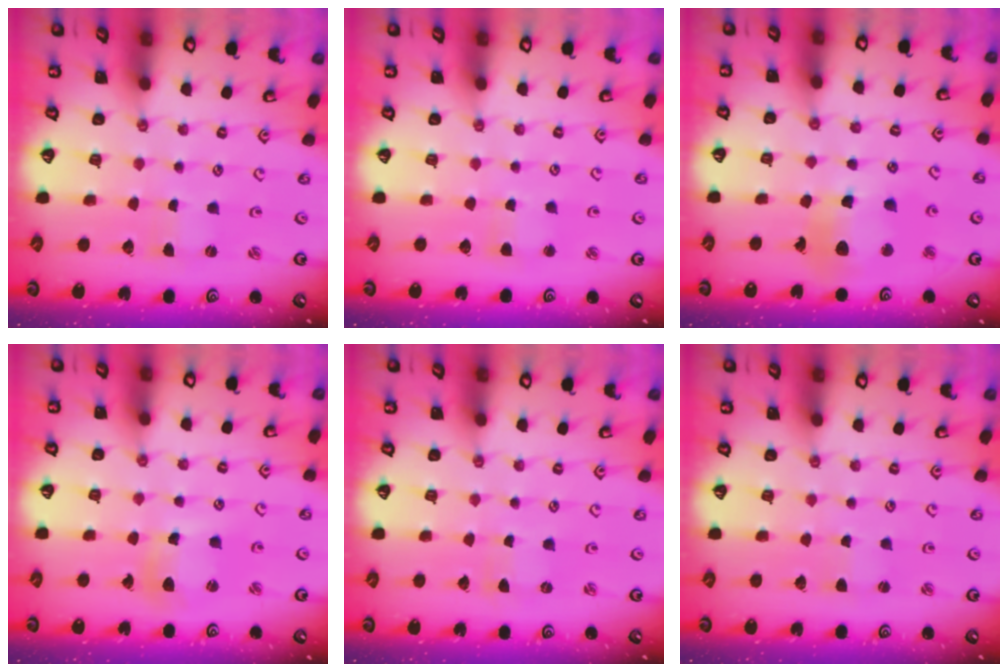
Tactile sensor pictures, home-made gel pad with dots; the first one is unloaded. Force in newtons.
{"total": 4.3, "press": 4.2, "slide": 0.6}
{"total": 12.1, "press": 12.0, "slide": 1.2}
{"total": 8.7, "press": 8.6, "slide": 1.1}
{"total": 0.0}
{"total": 1.7, "press": 1.7, "slide": 0.3}